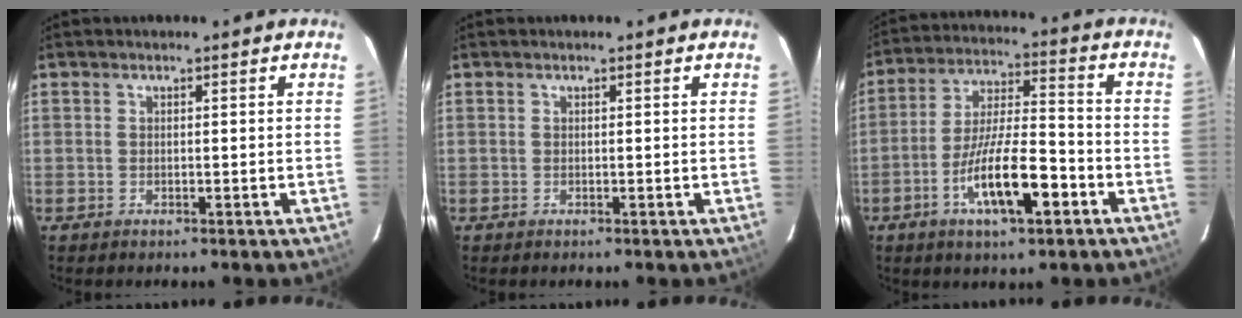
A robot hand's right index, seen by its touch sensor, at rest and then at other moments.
{"total": 0.0}
{"total": 13.4, "force": [-6.0, 3.4, 11.5], "torque": [-0.217, -0.003, -0.103]}